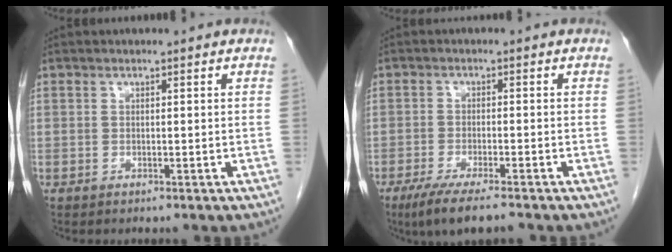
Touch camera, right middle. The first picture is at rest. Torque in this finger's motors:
{"motor_torque": [0.07, -0.04, 0.08, 0.08]}